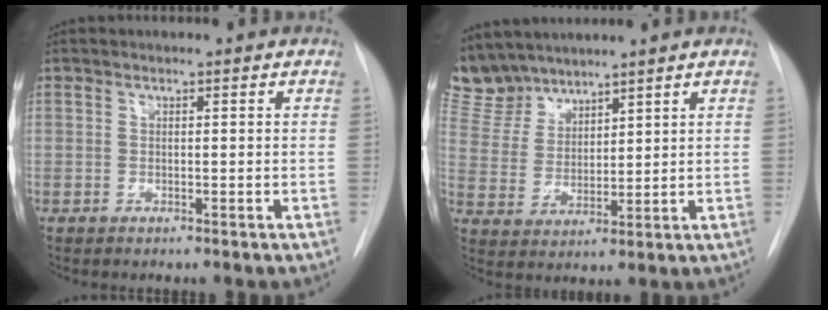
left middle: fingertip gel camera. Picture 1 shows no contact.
{"total": 8.4, "force": [7.9, 2.7, 0.8], "torque": [-0.026, 0.007, 0.175]}